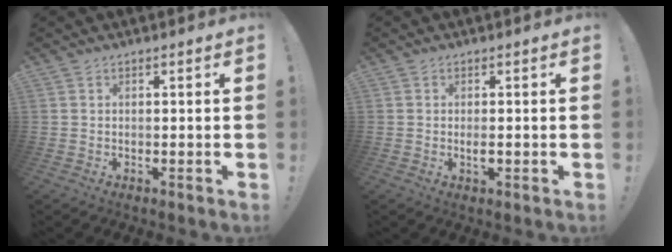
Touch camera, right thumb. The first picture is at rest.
{"total": 1.6, "force": [-0.4, 0.4, 1.5], "torque": [-0.020, -0.001, -0.008]}